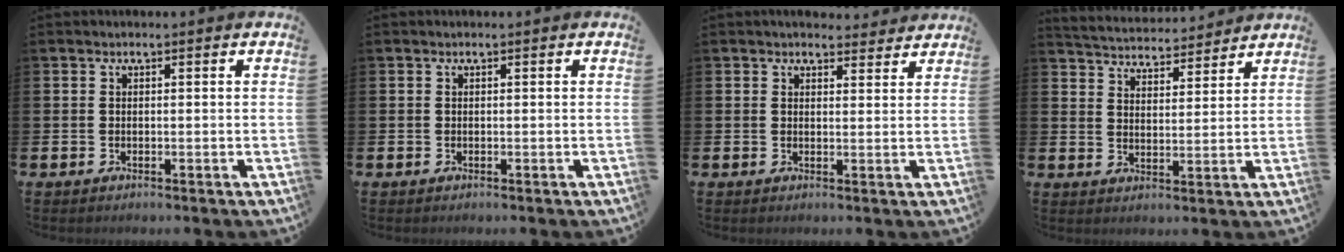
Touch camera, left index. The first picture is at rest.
{"total": 0.0}
{"total": 2.8, "force": [2.7, 0.9, 0.0], "torque": [0.009, -0.014, 0.047]}
{"total": 4.8, "force": [4.8, 0.8, 0.0], "torque": [-0.016, -0.037, 0.082]}